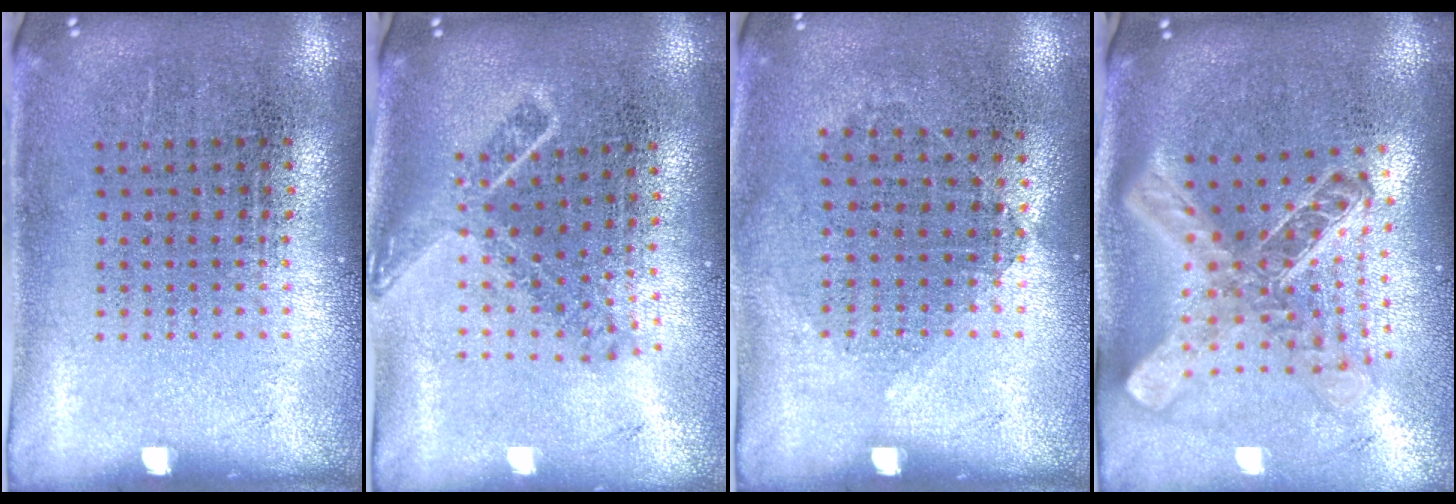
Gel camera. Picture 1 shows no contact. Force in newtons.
{"total": 1.8, "press": 1.4, "slide": 1.2}
{"total": 0.9, "press": 0.8, "slide": 0.4}
{"total": 2.6, "press": 1.9, "slide": 1.7}